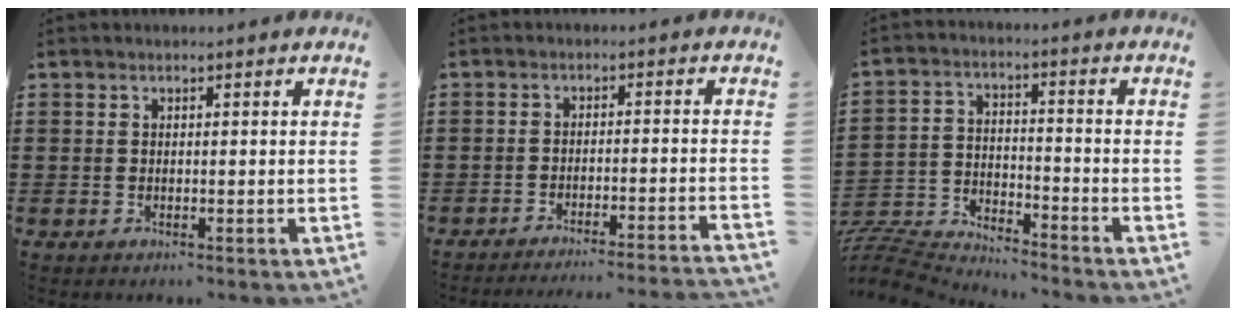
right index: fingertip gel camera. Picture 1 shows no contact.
{"total": 3.0, "force": [-2.8, -0.5, 0.7], "torque": [-0.015, -0.004, -0.060]}
{"total": 6.9, "force": [-6.8, 1.0, 0.7], "torque": [-0.033, 0.004, -0.144]}